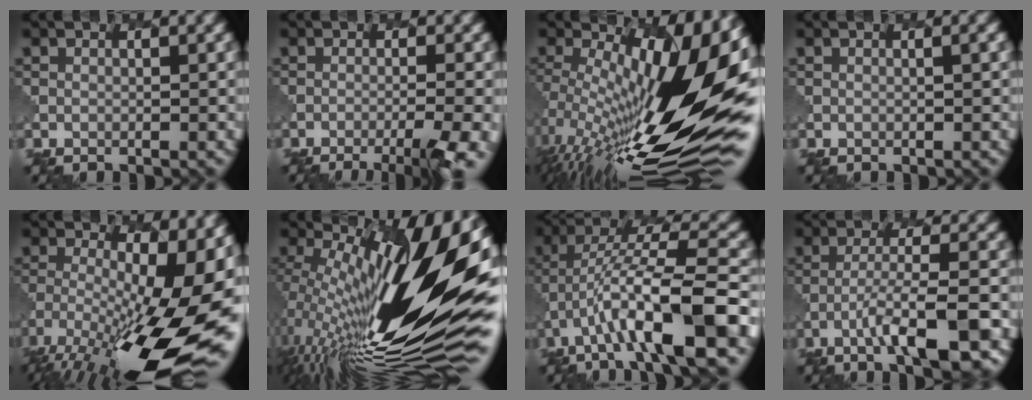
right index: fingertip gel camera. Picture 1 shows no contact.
{"total": 5.6, "force": [-3.4, 1.1, 4.3], "torque": [-0.056, -0.007, -0.048]}
{"total": 18.1, "force": [0.9, 6.3, 17.0], "torque": [-0.274, -0.002, 0.009]}
{"total": 1.0, "force": [0.1, 0.4, 0.9], "torque": [-0.005, 0.000, -0.004]}
{"total": 17.8, "force": [-6.5, 5.1, 15.8], "torque": [-0.251, -0.009, -0.101]}
{"total": 18.8, "force": [2.5, 5.7, 17.7], "torque": [-0.285, -0.007, 0.048]}
{"total": 10.6, "force": [-3.8, 2.6, 9.5], "torque": [-0.170, 0.022, -0.061]}
{"total": 7.1, "force": [-3.2, 1.4, 6.2], "torque": [-0.099, 0.008, -0.051]}